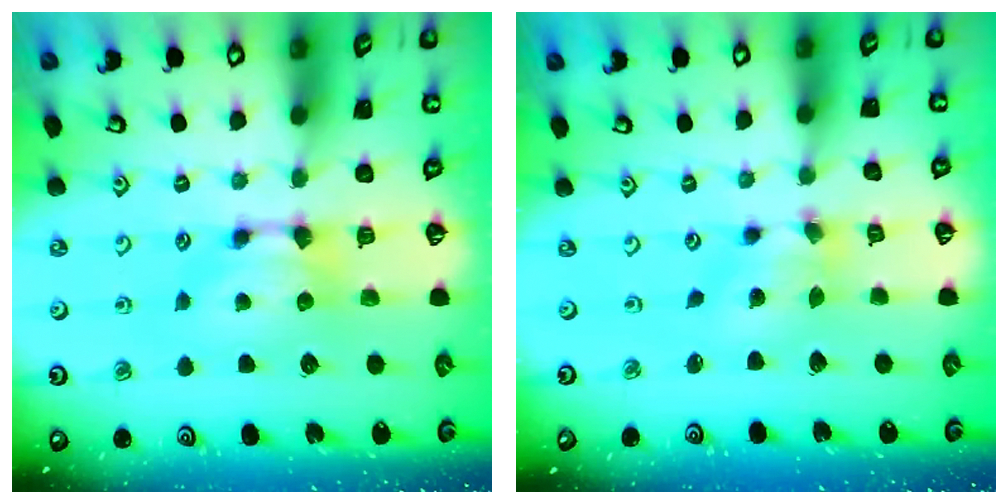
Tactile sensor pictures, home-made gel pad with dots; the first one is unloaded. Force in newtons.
{"total": 2.5, "press": 2.1, "slide": 1.3}